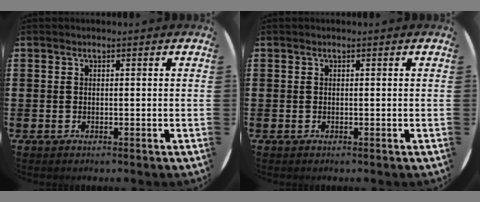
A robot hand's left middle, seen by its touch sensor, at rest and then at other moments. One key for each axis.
{"total": 0.0}